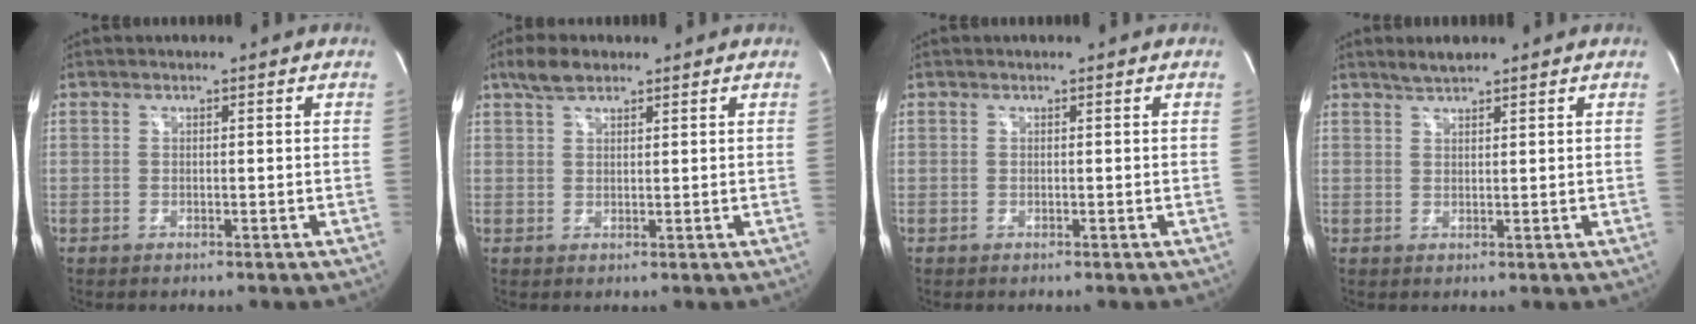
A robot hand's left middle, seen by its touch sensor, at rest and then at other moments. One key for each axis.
{"total": 3.8, "fx": 2.9, "fy": 1.5, "fz": 2.0, "tx": -0.051, "ty": 0.011, "tz": 0.056}
{"total": 0.0}
{"total": 2.4, "fx": 2.2, "fy": 0.3, "fz": 1.0, "tx": -0.025, "ty": 0.006, "tz": 0.042}